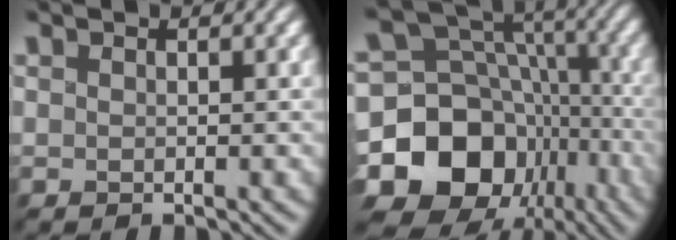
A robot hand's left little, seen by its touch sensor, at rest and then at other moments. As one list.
[{"total": 15.4, "force": [-7.3, 11.7, 6.9], "torque": [-0.130, 0.019, -0.129]}]